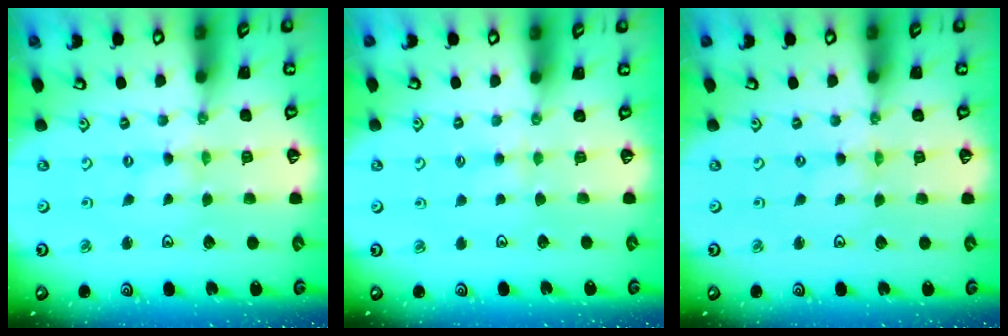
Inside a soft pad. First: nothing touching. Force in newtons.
{"total": 2.3, "press": 2.2, "slide": 0.5}
{"total": 0.0}